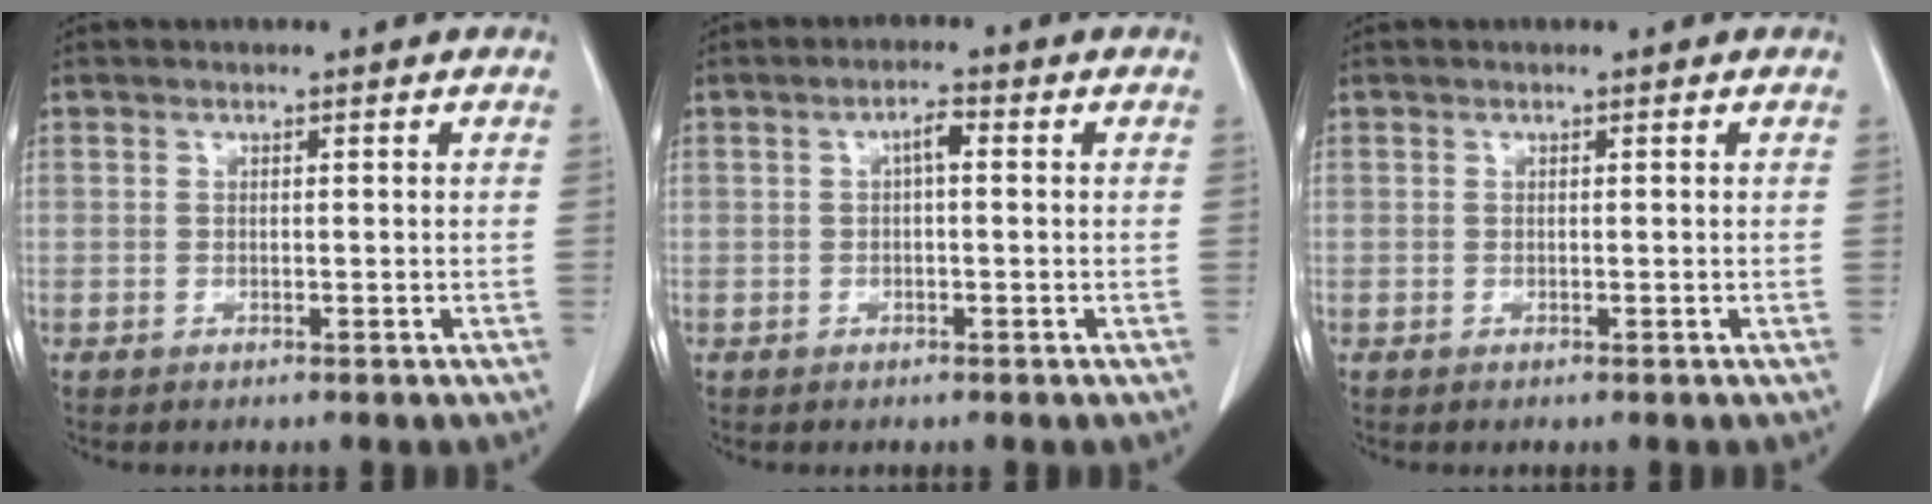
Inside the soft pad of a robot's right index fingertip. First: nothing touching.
{"total": 2.2, "force": [0.2, 0.6, 2.1], "torque": [-0.035, 0.006, 0.004]}
{"total": 0.0}